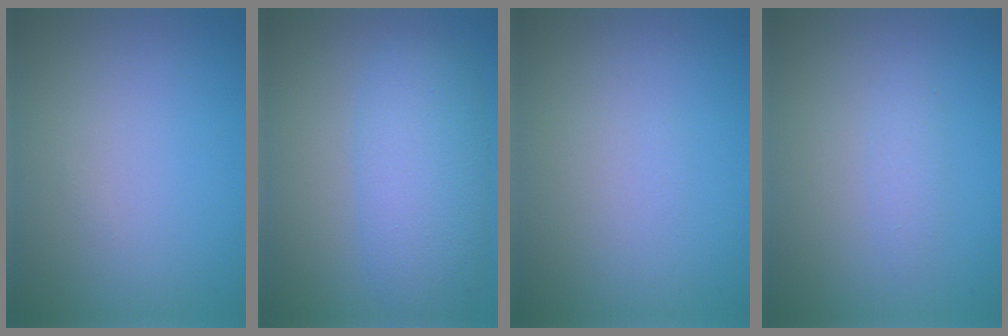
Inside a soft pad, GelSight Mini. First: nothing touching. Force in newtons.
{"total": 5.9, "press": 5.9, "slide": 0.2}
{"total": 0.0}
{"total": 1.1, "press": 1.1, "slide": 0.1}